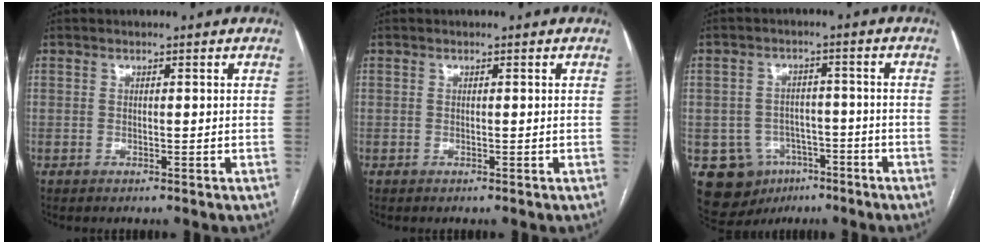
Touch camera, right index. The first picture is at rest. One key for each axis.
{"total": 0.0}
{"total": 9.1, "fx": -4.3, "fy": 7.6, "fz": 2.7, "tx": -0.048, "ty": 0.017, "tz": -0.052}